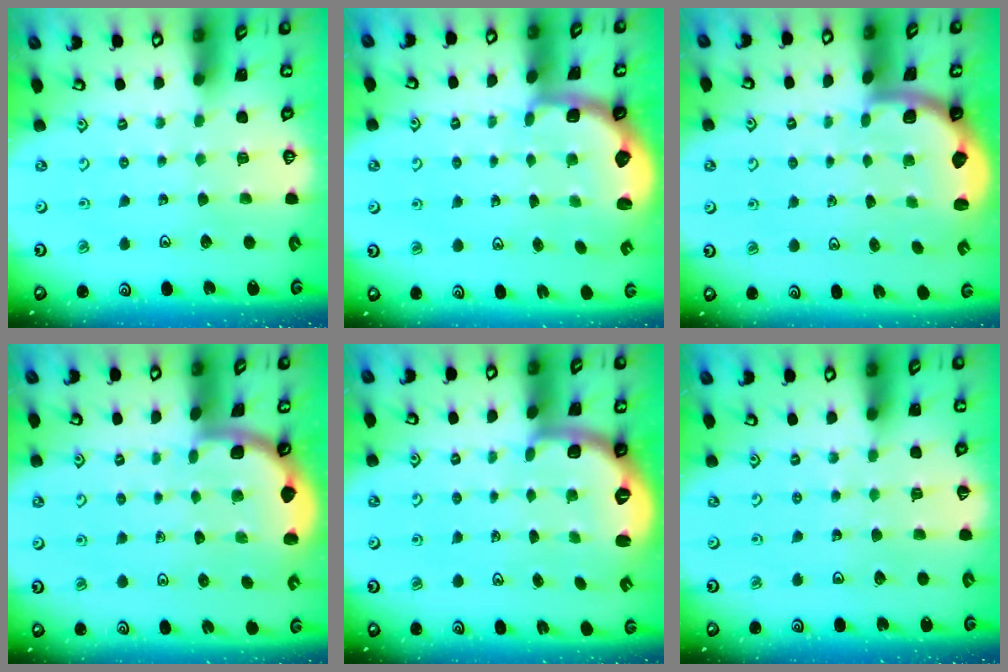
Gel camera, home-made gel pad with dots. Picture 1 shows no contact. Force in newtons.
{"total": 2.6, "press": 2.1, "slide": 1.7}
{"total": 2.1, "press": 2.0, "slide": 0.5}
{"total": 1.5, "press": 1.5, "slide": 0.0}
{"total": 2.4, "press": 1.8, "slide": 1.6}
{"total": 2.6, "press": 2.6, "slide": 0.2}